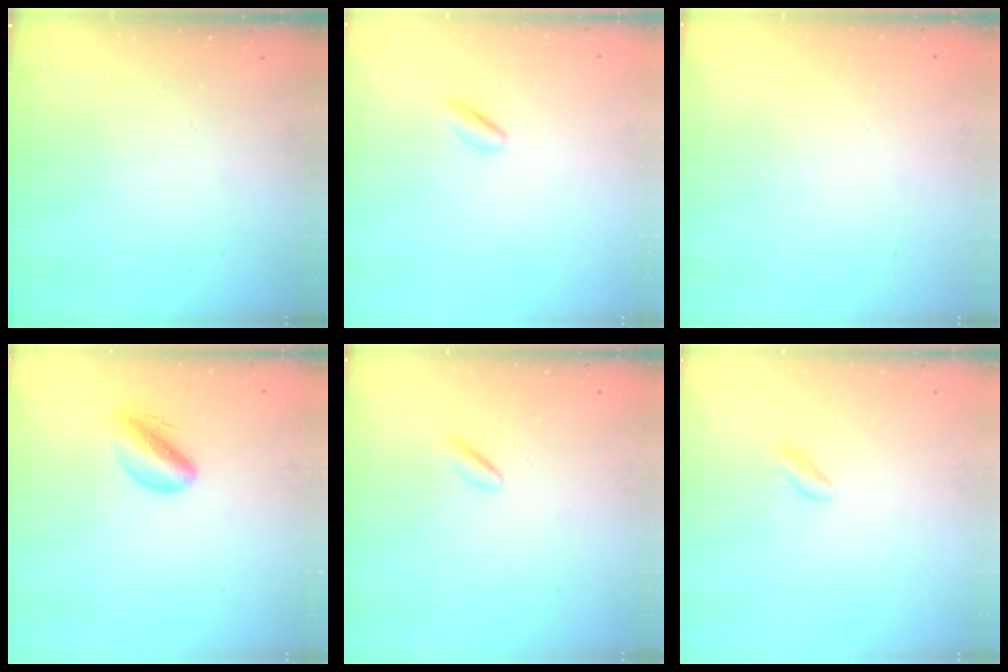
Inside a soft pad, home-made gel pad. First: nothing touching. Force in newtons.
{"total": 2.1, "press": 2.0, "slide": 0.7}
{"total": 2.0, "press": 2.0, "slide": 0.1}
{"total": 7.3, "press": 6.9, "slide": 2.3}
{"total": 0.8, "press": 0.7, "slide": 0.4}
{"total": 2.3, "press": 2.0, "slide": 1.0}